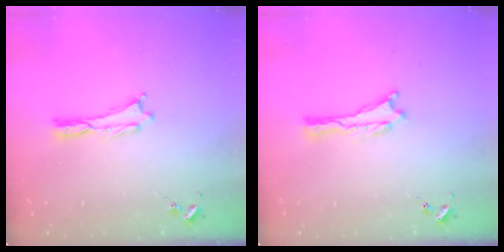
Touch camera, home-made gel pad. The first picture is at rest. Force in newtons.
{"total": 0.0}